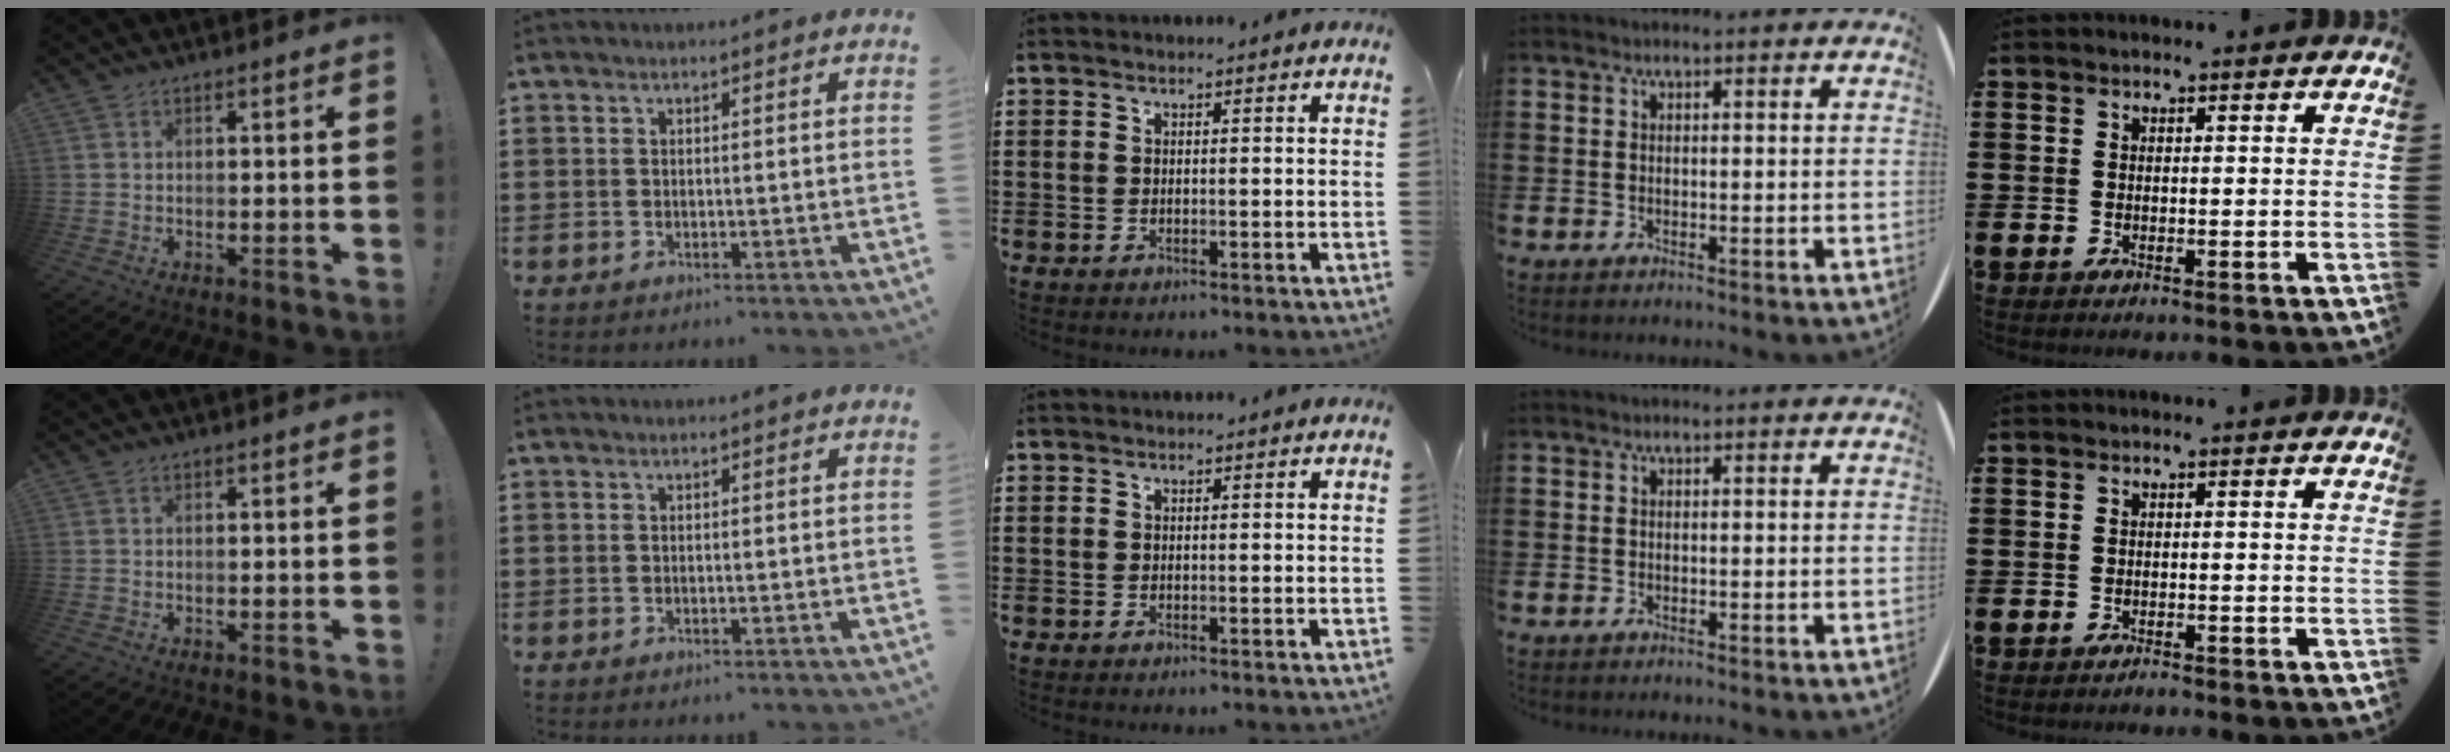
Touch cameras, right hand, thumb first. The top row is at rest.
{"little": {"total": 0.7, "force": [-0.7, 0.0, 0.1], "torque": [0.004, -0.007, -0.015]}}